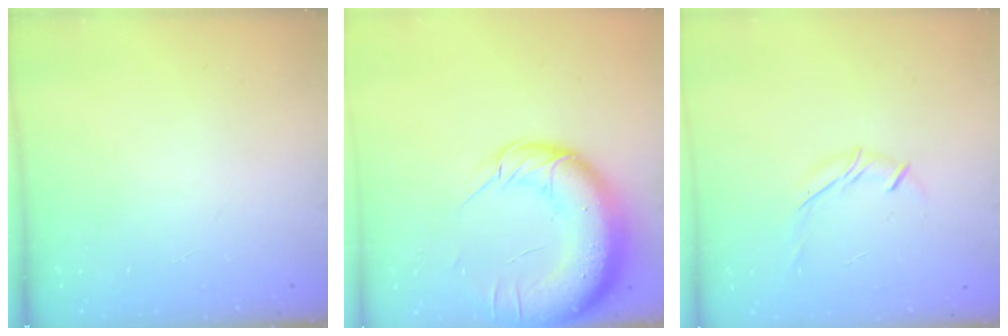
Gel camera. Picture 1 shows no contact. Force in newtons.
{"total": 19.6, "press": 19.1, "slide": 4.2}
{"total": 5.8, "press": 5.7, "slide": 1.2}